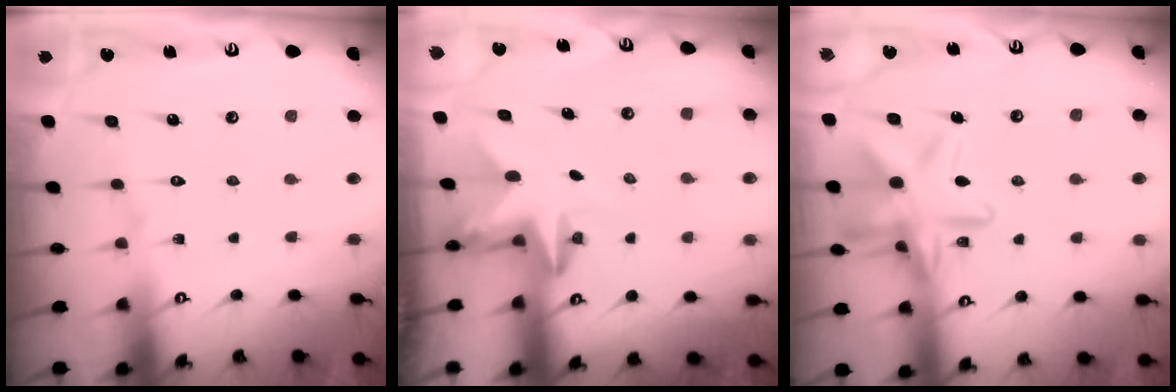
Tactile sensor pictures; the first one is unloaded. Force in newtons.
{"total": 2.4, "press": 2.4, "slide": 0.4}
{"total": 14.9, "press": 14.9, "slide": 1.1}